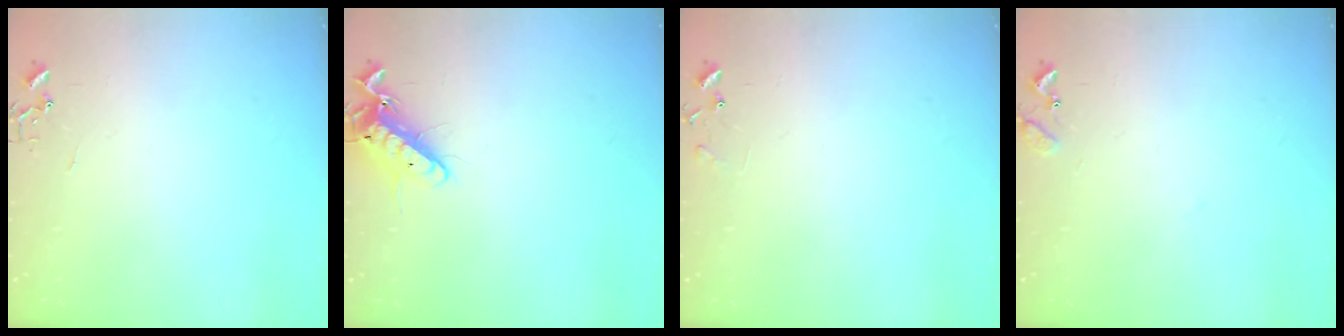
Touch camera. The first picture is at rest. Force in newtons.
{"total": 13.1, "press": 12.9, "slide": 2.2}
{"total": 6.4, "press": 6.4, "slide": 0.4}
{"total": 8.4, "press": 8.4, "slide": 0.5}